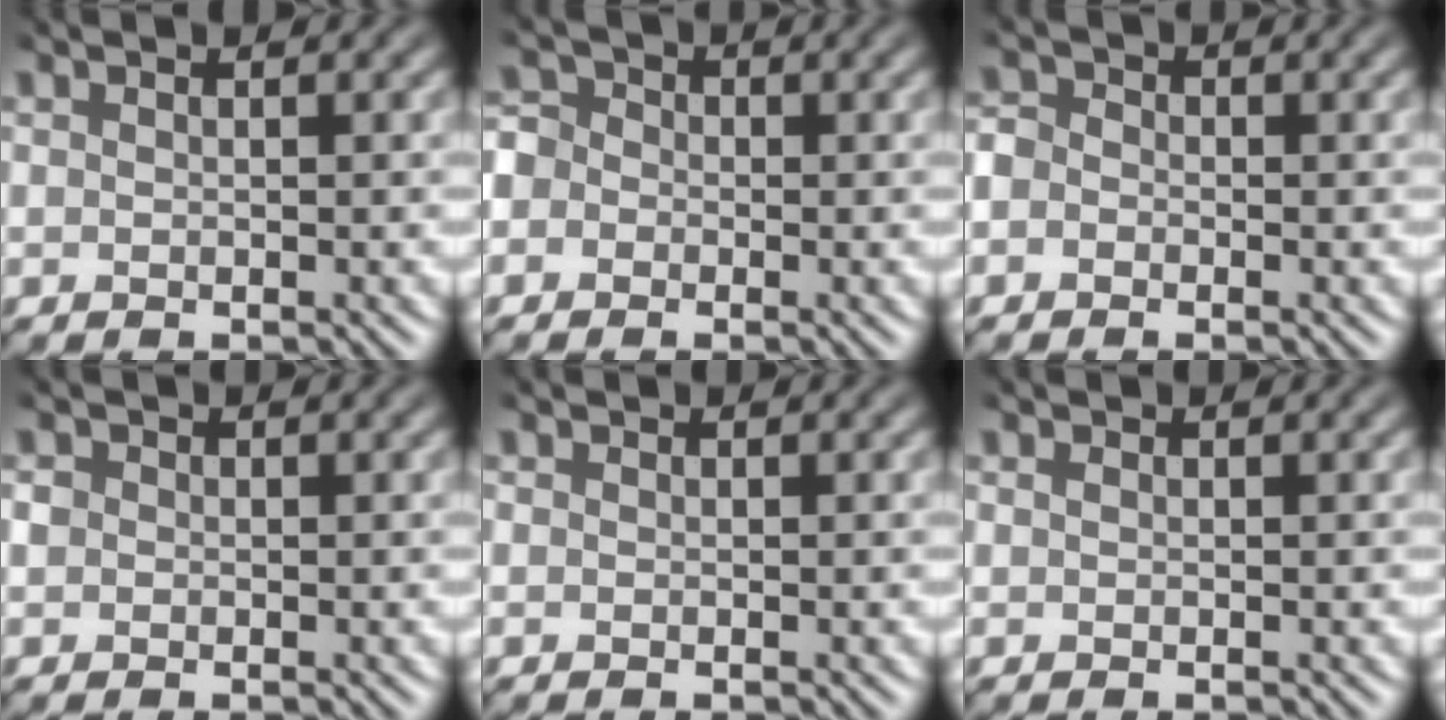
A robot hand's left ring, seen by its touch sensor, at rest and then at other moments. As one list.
[{"total": 3.6, "force": [-2.9, 0.5, -2.1], "torque": [0.028, -0.012, -0.041]}, {"total": 3.3, "force": [-2.7, -0.3, -1.9], "torque": [0.011, -0.015, -0.038]}, {"total": 2.3, "force": [-1.5, -0.6, -1.7], "torque": [0.007, -0.010, -0.012]}, {"total": 2.4, "force": [-1.2, -1.2, -1.7], "torque": [0.011, -0.016, -0.006]}, {"total": 2.4, "force": [-1.2, -1.2, -1.7], "torque": [0.008, -0.014, -0.004]}]